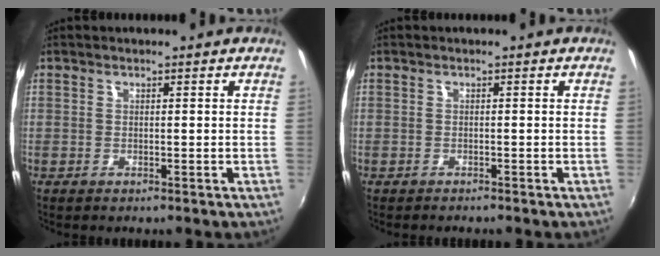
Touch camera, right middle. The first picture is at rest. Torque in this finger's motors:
{"motor_torque": [-0.84, -0.94, -0.28, -0.02]}